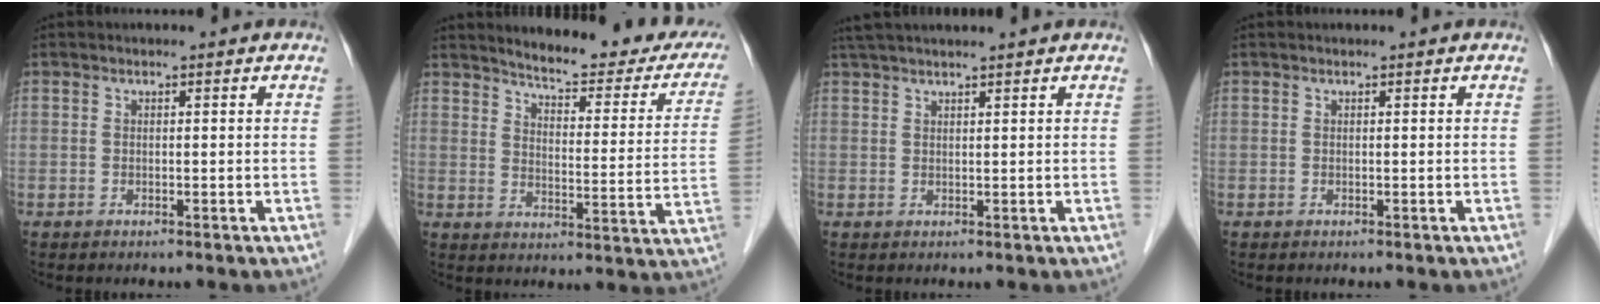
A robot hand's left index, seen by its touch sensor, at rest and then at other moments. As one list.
[{"total": 20.8, "force": [18.5, 4.0, 8.6], "torque": [-0.094, -0.054, 0.212]}, {"total": 7.3, "force": [6.2, -0.2, 3.7], "torque": [-0.058, 0.039, 0.099]}, {"total": 0.0}]